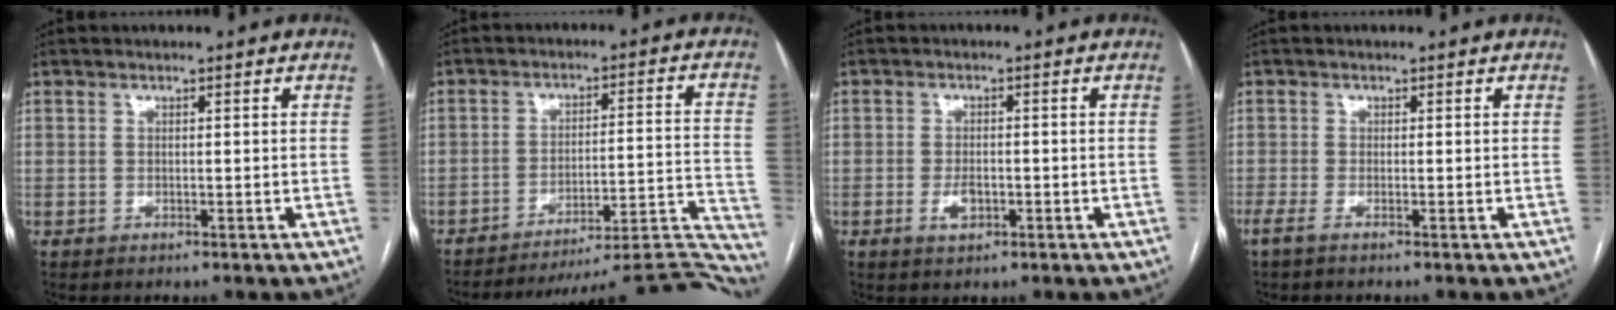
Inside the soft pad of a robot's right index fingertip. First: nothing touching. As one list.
[{"total": 24.1, "force": [-23.5, 0.1, 5.5], "torque": [0.000, 0.021, -0.297]}, {"total": 3.0, "force": [-1.1, 1.5, 2.3], "torque": [-0.043, 0.001, -0.016]}, {"total": 1.5, "force": [-1.1, -0.1, 1.0], "torque": [-0.017, -0.003, -0.021]}]